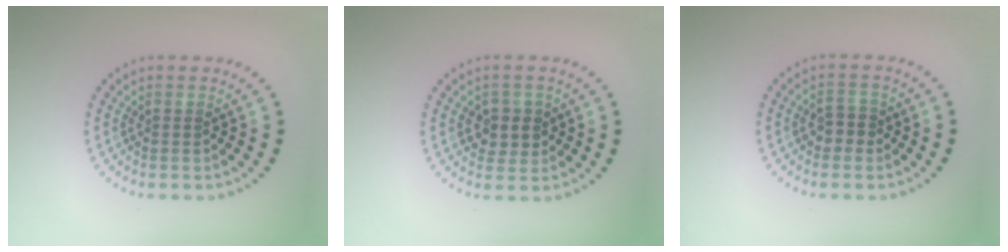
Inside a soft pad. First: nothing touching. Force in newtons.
{"total": 2.7, "press": 2.6, "slide": 0.8}
{"total": 1.8, "press": 1.8, "slide": 0.5}